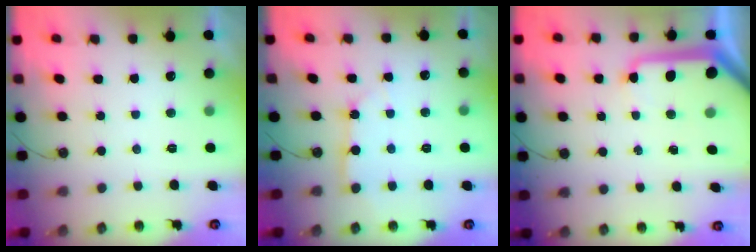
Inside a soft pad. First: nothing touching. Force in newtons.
{"total": 3.0, "press": 3.0, "slide": 0.1}
{"total": 12.8, "press": 12.7, "slide": 1.3}